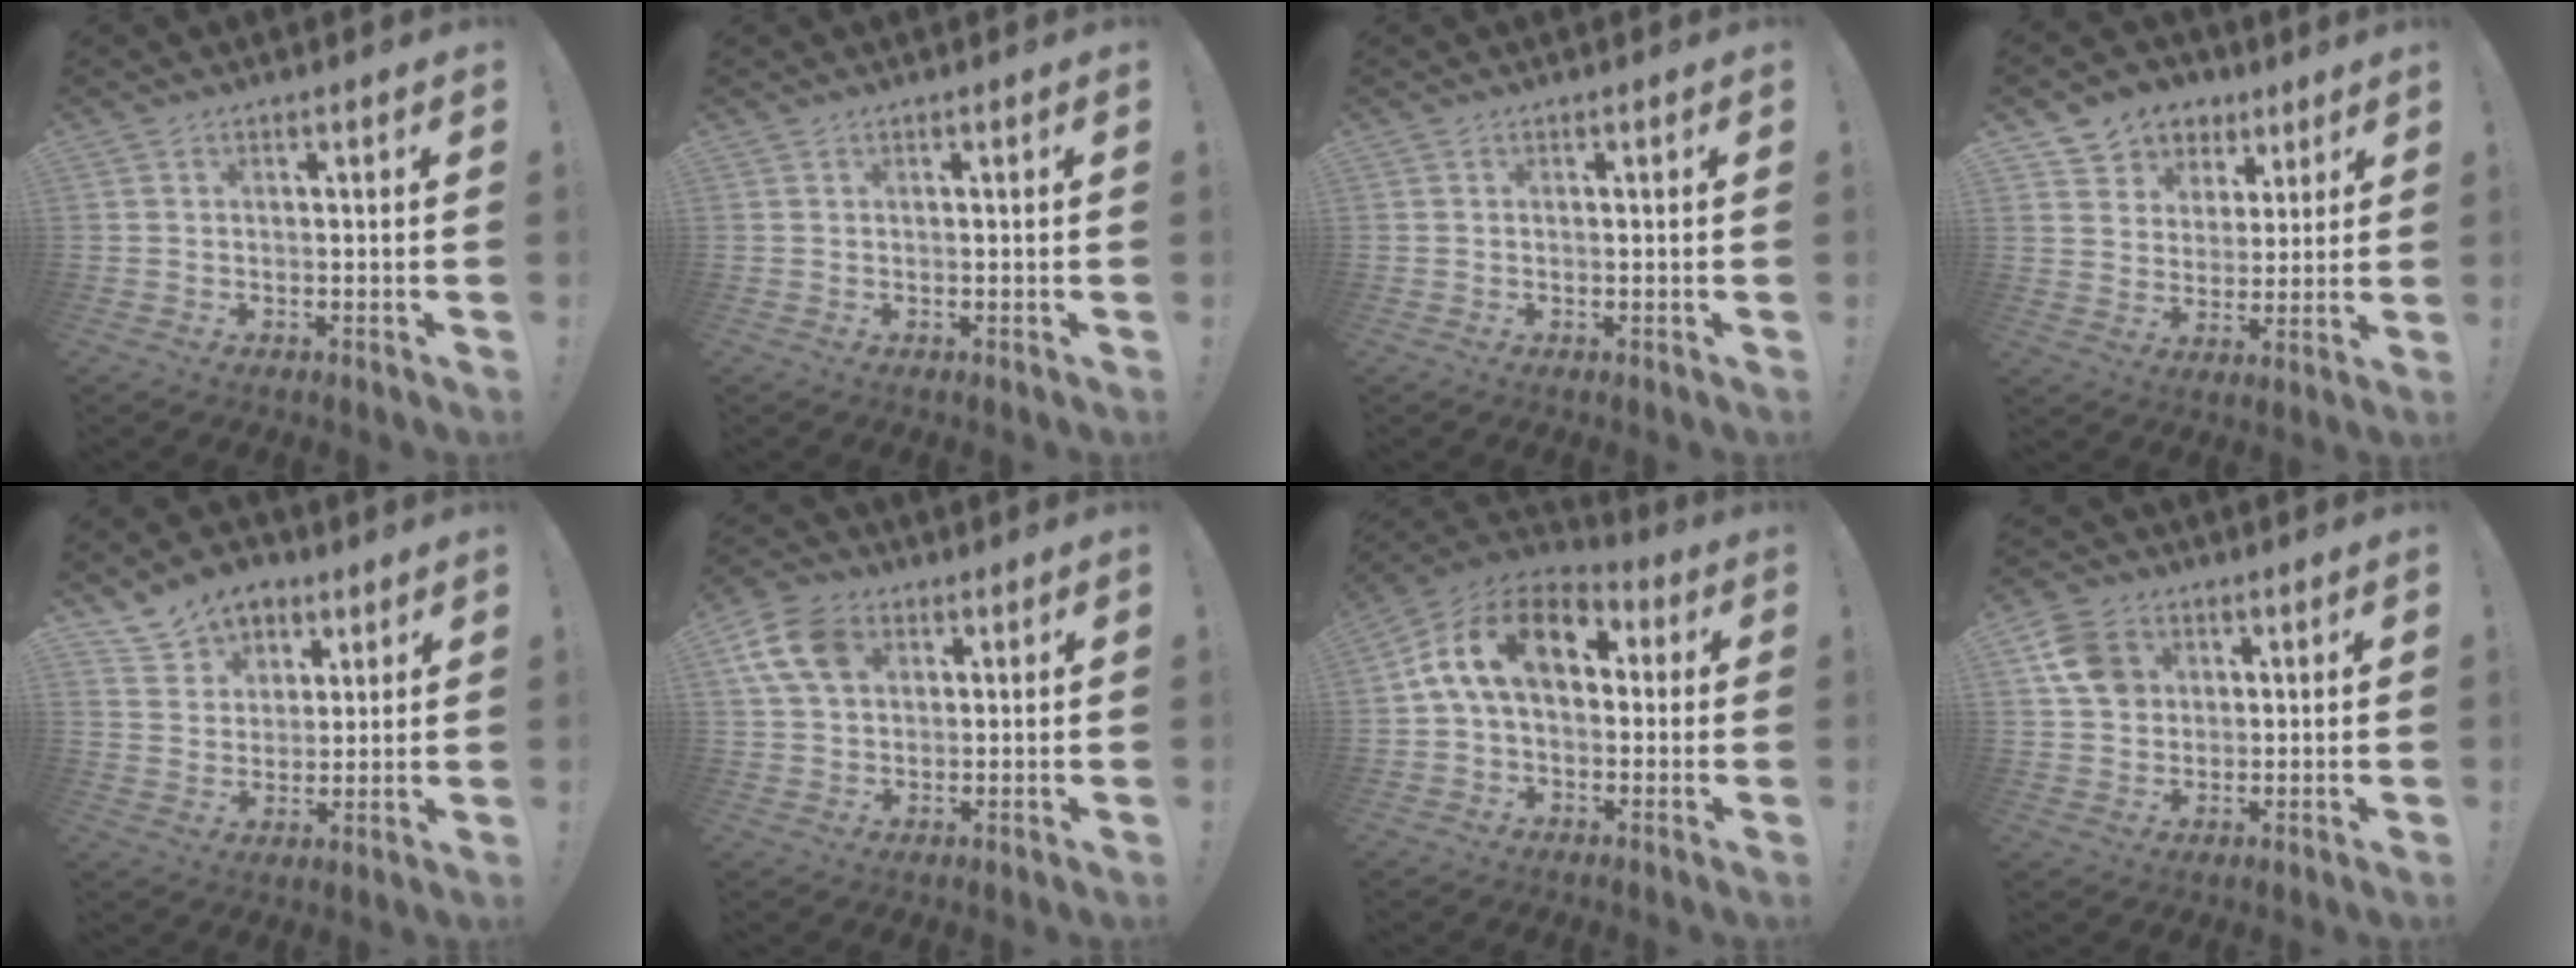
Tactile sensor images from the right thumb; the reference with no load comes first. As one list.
[{"total": 0.0}, {"total": 0.0}, {"total": 8.2, "force": [4.3, 7.0, 1.1], "torque": [-0.015, -0.036, 0.088]}, {"total": 11.2, "force": [7.0, 8.2, 3.0], "torque": [-0.048, -0.043, 0.139]}, {"total": 11.6, "force": [4.2, 8.1, 7.1], "torque": [-0.132, -0.003, 0.083]}, {"total": 16.3, "force": [4.2, 9.9, 12.2], "torque": [-0.203, 0.011, 0.074]}, {"total": 9.8, "force": [3.6, 8.1, 4.2], "torque": [-0.055, -0.006, 0.074]}]